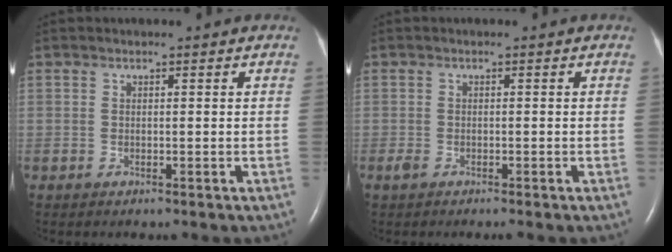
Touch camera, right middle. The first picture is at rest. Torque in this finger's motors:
{"motor_torque": [-0.07, -0.06, 0.00, 0.01]}